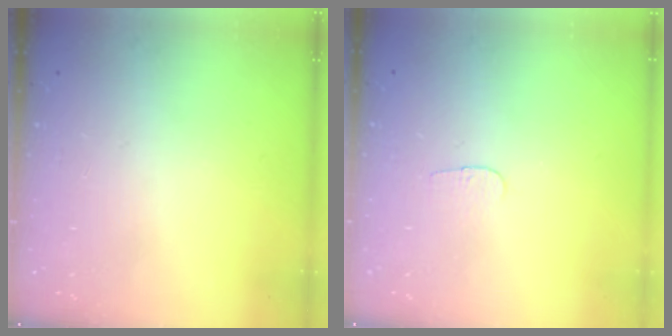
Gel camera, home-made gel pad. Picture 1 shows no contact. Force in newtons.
{"total": 2.8, "press": 2.8, "slide": 0.3}